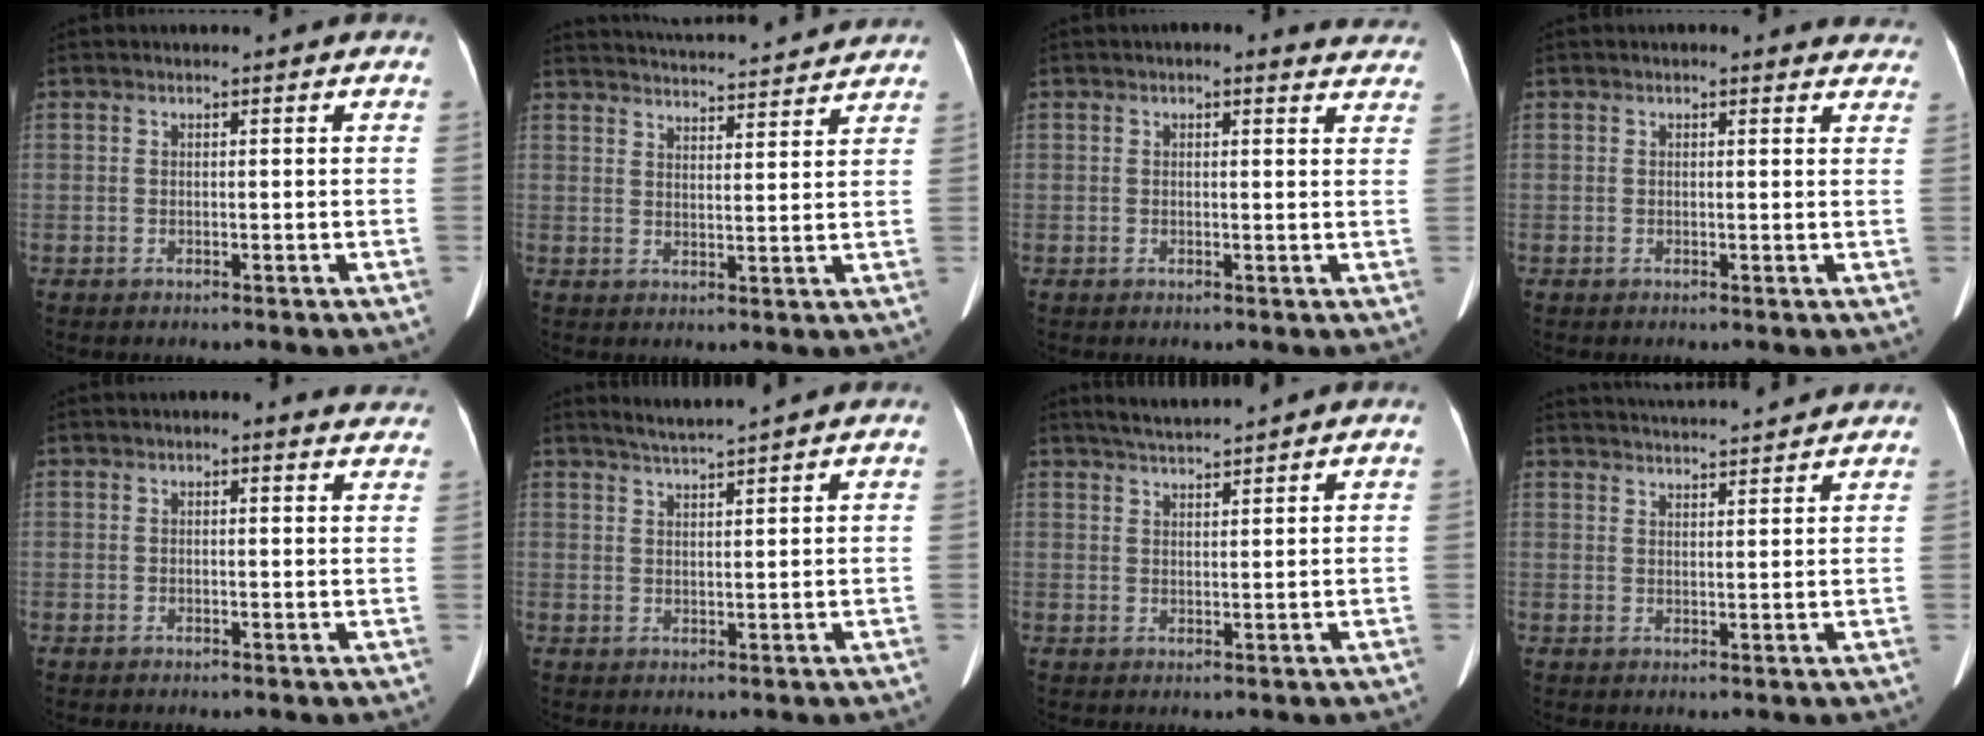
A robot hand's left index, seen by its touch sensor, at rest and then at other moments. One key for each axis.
{"total": 17.2, "fx": 16.4, "fy": 1.6, "fz": 4.8, "tx": -0.079, "ty": 0.022, "tz": 0.222}
{"total": 5.7, "fx": 4.8, "fy": 2.2, "fz": 2.0, "tx": -0.005, "ty": 0.004, "tz": 0.034}
{"total": 3.9, "fx": 3.4, "fy": 1.8, "fz": 0.6, "tx": 0.013, "ty": -0.004, "tz": 0.012}
{"total": 3.7, "fx": 2.9, "fy": 1.8, "fz": 1.4, "tx": -0.003, "ty": 0.008, "tz": 0.017}
{"total": 3.0, "fx": 2.7, "fy": -1.1, "fz": 0.8, "tx": -0.017, "ty": 0.001, "tz": 0.056}
{"total": 3.2, "fx": 3.0, "fy": -0.6, "fz": 0.9, "tx": -0.020, "ty": 0.008, "tz": 0.061}
{"total": 10.0, "fx": 9.6, "fy": 0.1, "fz": 2.8, "tx": -0.050, "ty": 0.025, "tz": 0.135}